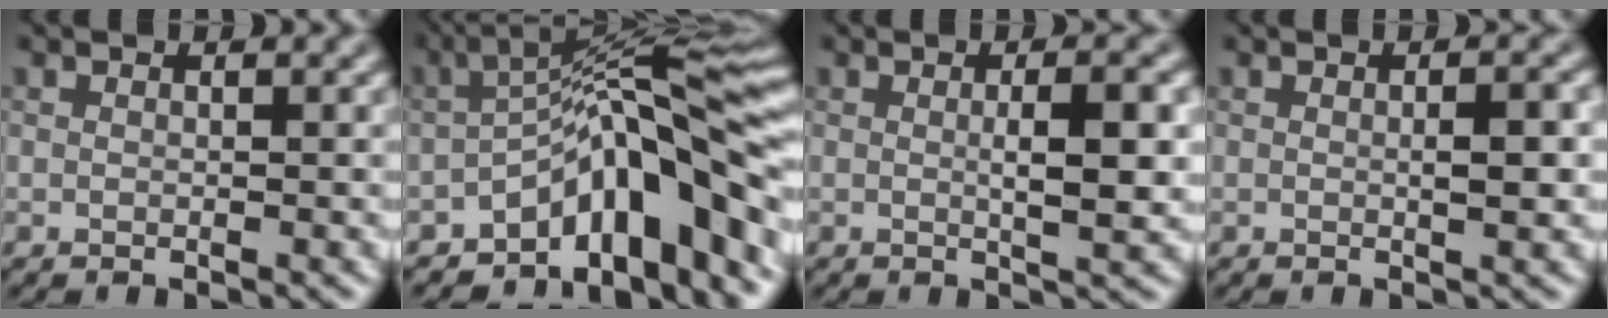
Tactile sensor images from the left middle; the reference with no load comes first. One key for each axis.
{"total": 11.6, "fx": -5.5, "fy": 3.2, "fz": 9.8, "tx": -0.122, "ty": 0.027, "tz": -0.090}
{"total": 3.6, "fx": 0.1, "fy": 0.7, "fz": 3.5, "tx": -0.054, "ty": 0.001, "tz": 0.003}
{"total": 2.1, "fx": 0.0, "fy": 0.4, "fz": 2.0, "tx": -0.031, "ty": 0.000, "tz": 0.000}